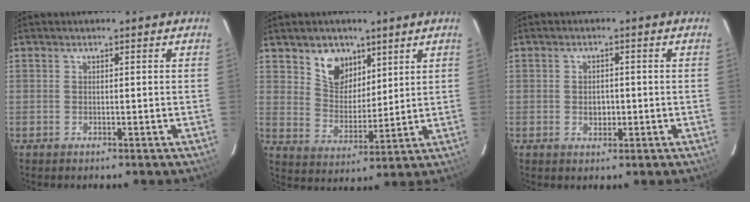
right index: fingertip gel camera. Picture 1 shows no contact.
{"total": 8.5, "force": [5.3, 5.8, 3.1], "torque": [-0.053, 0.006, 0.105]}
{"total": 2.5, "force": [-0.4, 1.8, 1.7], "torque": [-0.028, 0.003, -0.005]}